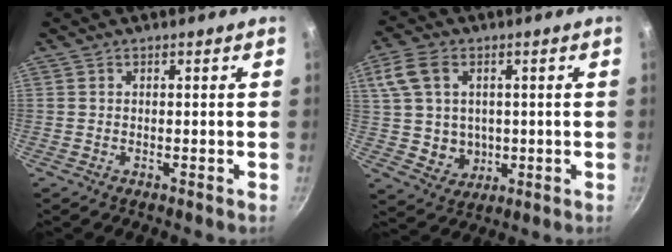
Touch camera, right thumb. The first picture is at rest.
{"total": 10.5, "force": [2.0, 8.4, 6.0], "torque": [-0.097, -0.007, 0.045]}